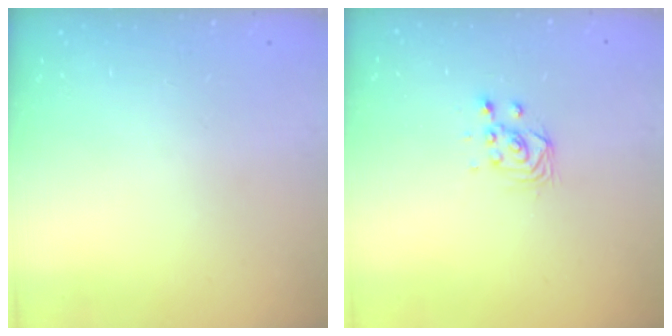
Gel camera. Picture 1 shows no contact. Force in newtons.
{"total": 3.0, "press": 3.0, "slide": 0.1}